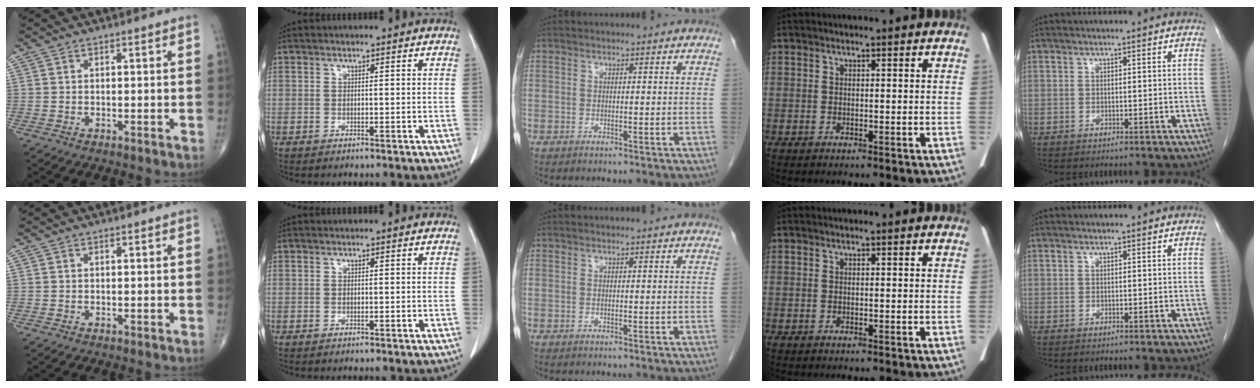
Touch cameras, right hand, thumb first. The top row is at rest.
{}